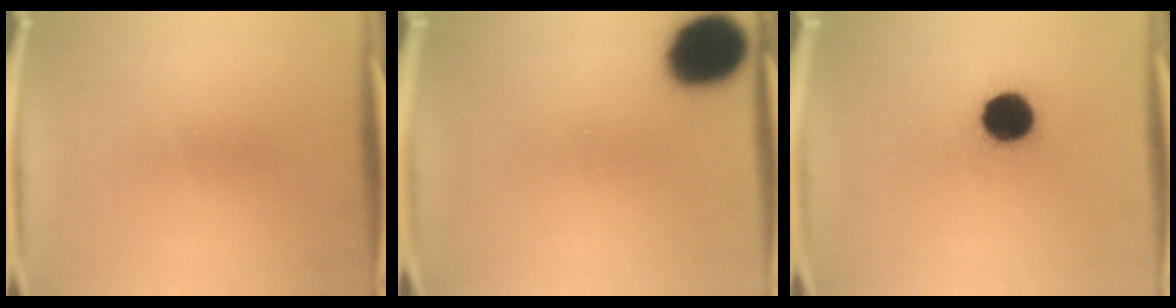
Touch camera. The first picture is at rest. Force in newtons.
{"total": 16.4}
{"total": 10.7}